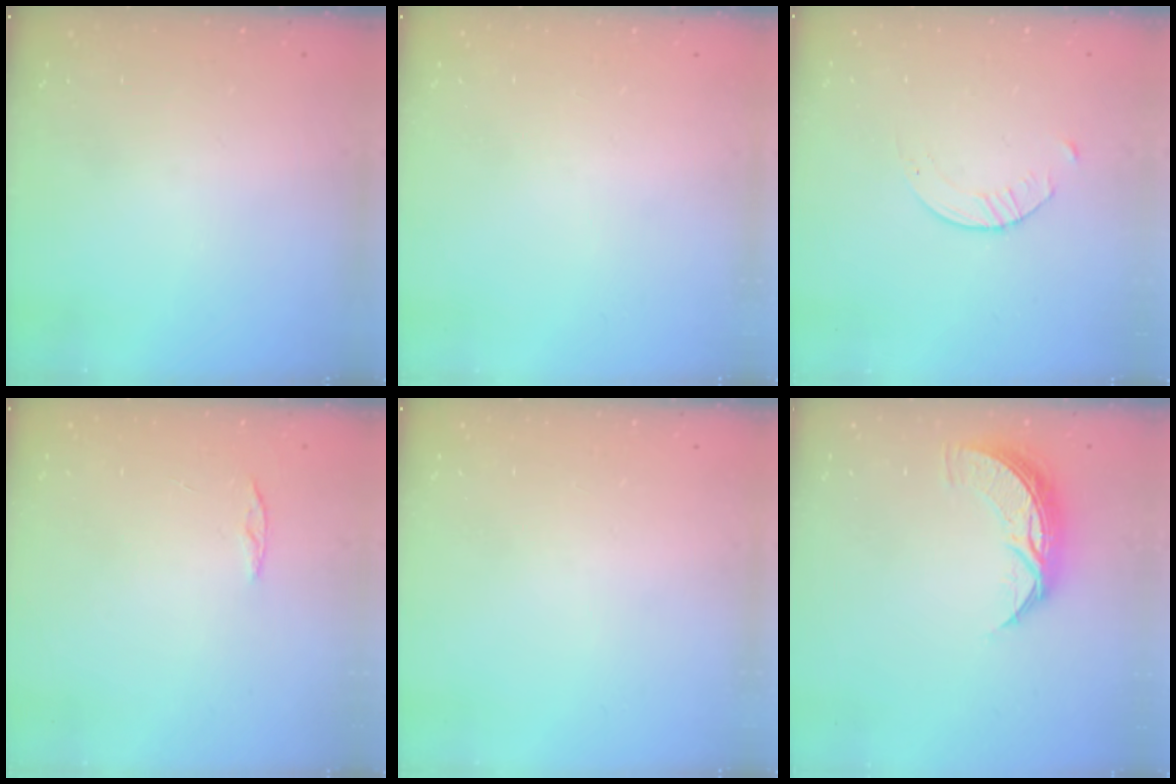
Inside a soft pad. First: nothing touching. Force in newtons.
{"total": 0.0}
{"total": 2.8, "press": 2.7, "slide": 0.3}
{"total": 4.0, "press": 3.9, "slide": 0.4}
{"total": 0.0}
{"total": 8.7, "press": 8.7, "slide": 0.3}